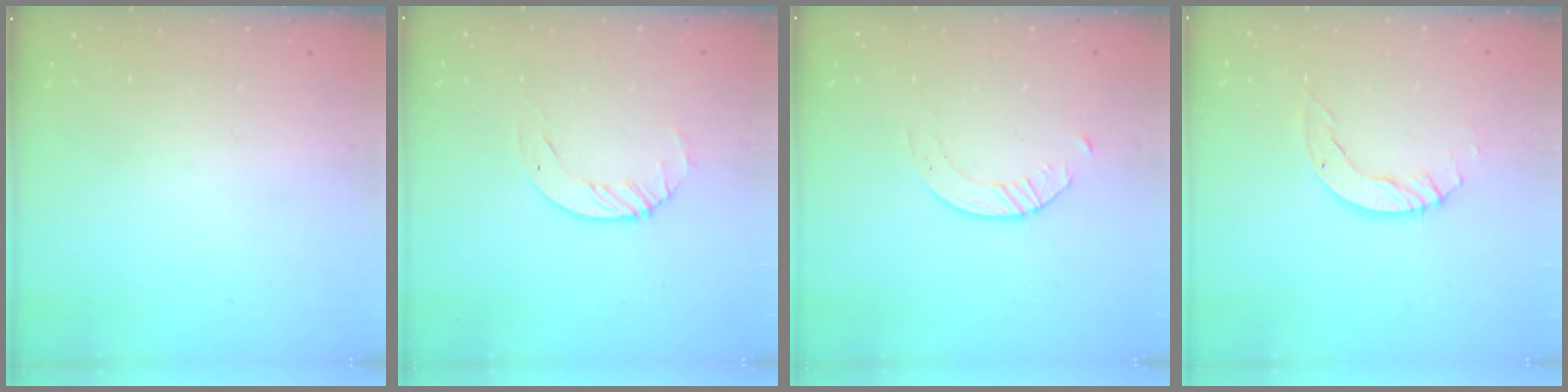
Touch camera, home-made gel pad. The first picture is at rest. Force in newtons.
{"total": 3.5, "press": 3.4, "slide": 0.4}
{"total": 2.1, "press": 2.0, "slide": 0.3}
{"total": 4.9, "press": 4.9, "slide": 0.1}